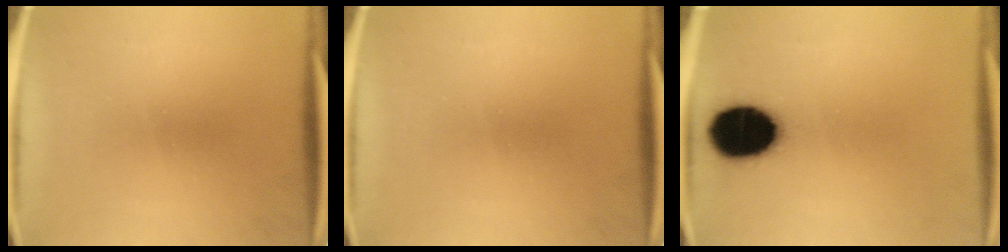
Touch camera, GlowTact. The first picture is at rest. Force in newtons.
{"total": 0.0}
{"total": 16.4}